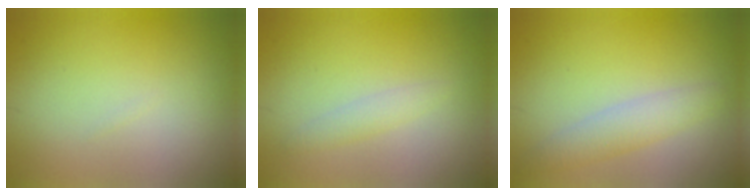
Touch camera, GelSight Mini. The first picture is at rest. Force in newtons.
{"total": 1.3, "press": 1.3, "slide": 0.0}
{"total": 2.7, "press": 2.6, "slide": 0.2}